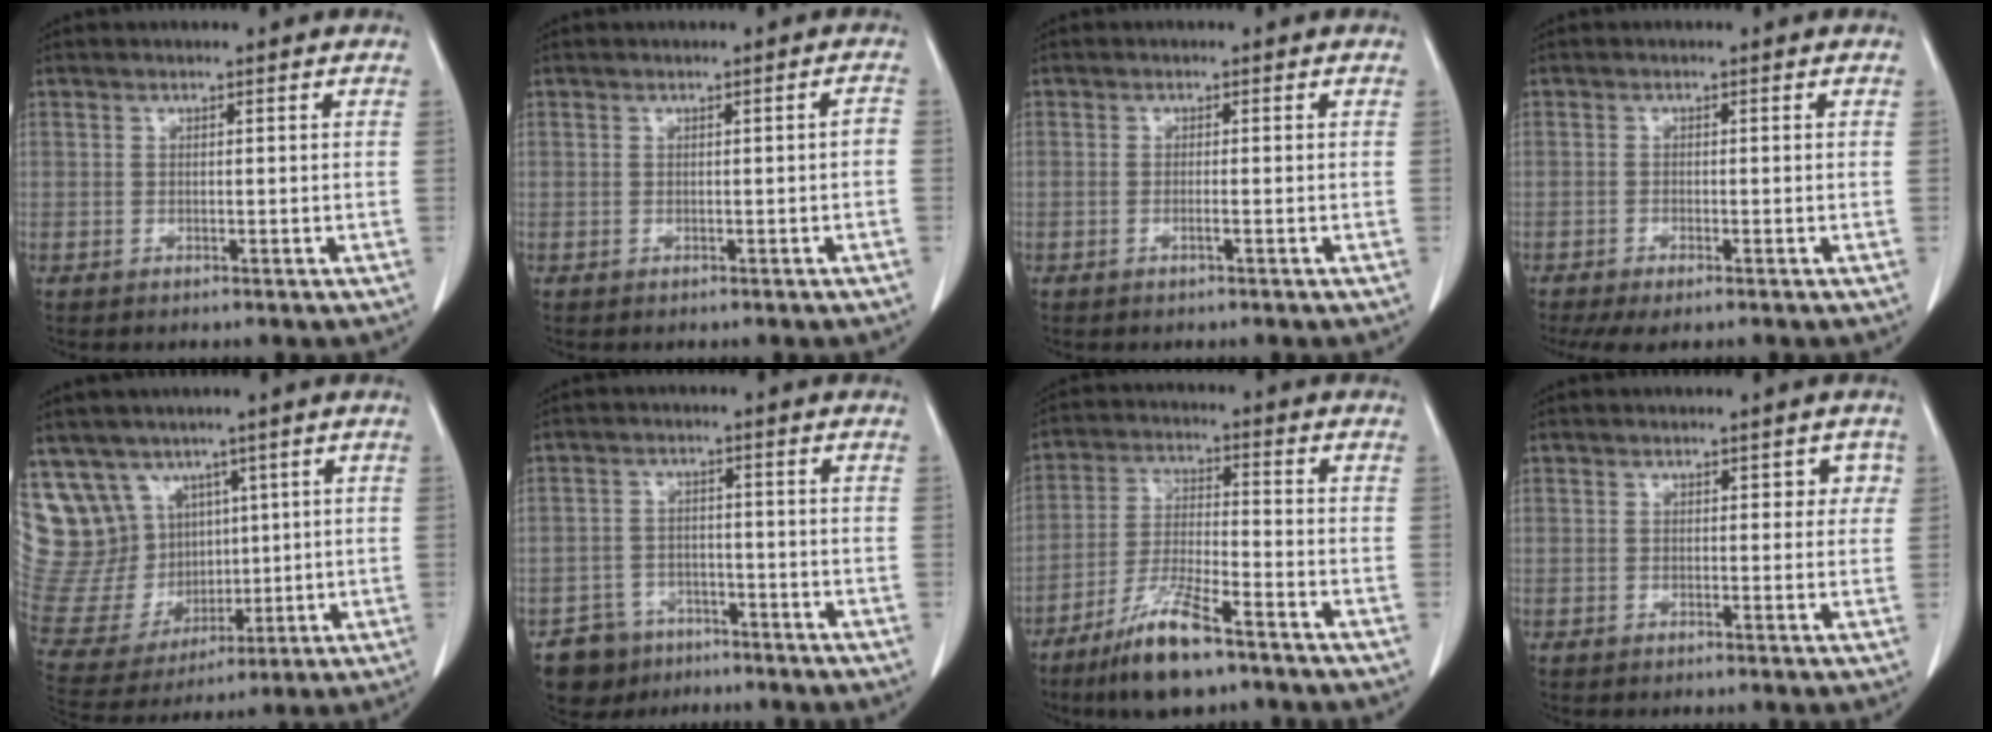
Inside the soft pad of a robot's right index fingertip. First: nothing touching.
{"total": 1.1, "force": [-0.4, 0.2, 1.0], "torque": [-0.008, 0.001, -0.004]}
{"total": 0.7, "force": [-0.3, -0.1, 0.6], "torque": [-0.012, 0.002, -0.004]}
{"total": 4.7, "force": [-3.5, 0.9, 3.0], "torque": [-0.047, -0.011, -0.056]}
{"total": 16.6, "force": [9.0, 13.0, 5.0], "torque": [-0.128, 0.064, 0.208]}
{"total": 7.5, "force": [-5.6, 5.0, 0.5], "torque": [-0.010, 0.017, -0.093]}
{"total": 10.8, "force": [-7.6, 1.6, 7.6], "torque": [-0.153, -0.024, -0.141]}
{"total": 2.5, "force": [0.8, 1.7, 1.7], "torque": [-0.005, 0.012, 0.004]}